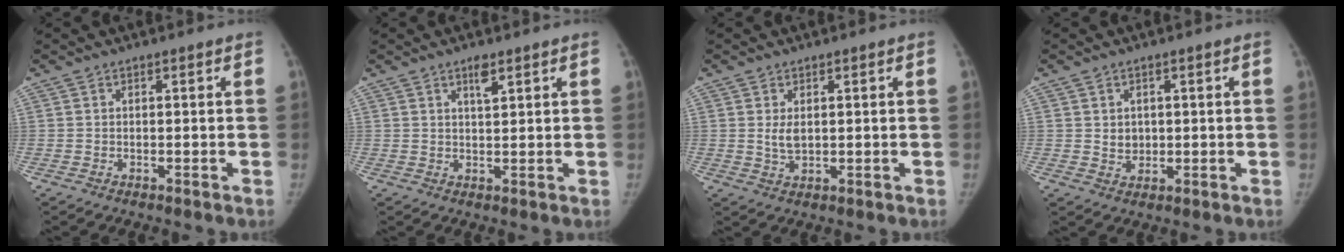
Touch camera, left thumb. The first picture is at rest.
{"total": 2.7, "force": [1.7, 0.8, 2.0], "torque": [-0.031, -0.008, 0.031]}
{"total": 2.8, "force": [0.6, 1.6, 2.1], "torque": [-0.034, -0.007, 0.015]}
{"total": 2.7, "force": [0.5, 2.3, 1.2], "torque": [-0.007, -0.004, 0.013]}